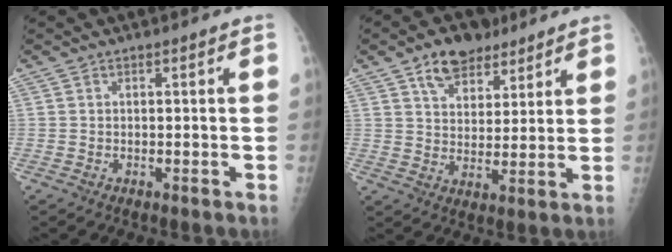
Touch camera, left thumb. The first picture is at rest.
{"total": 8.8, "force": [5.7, 5.5, 3.9], "torque": [-0.037, -0.027, 0.097]}